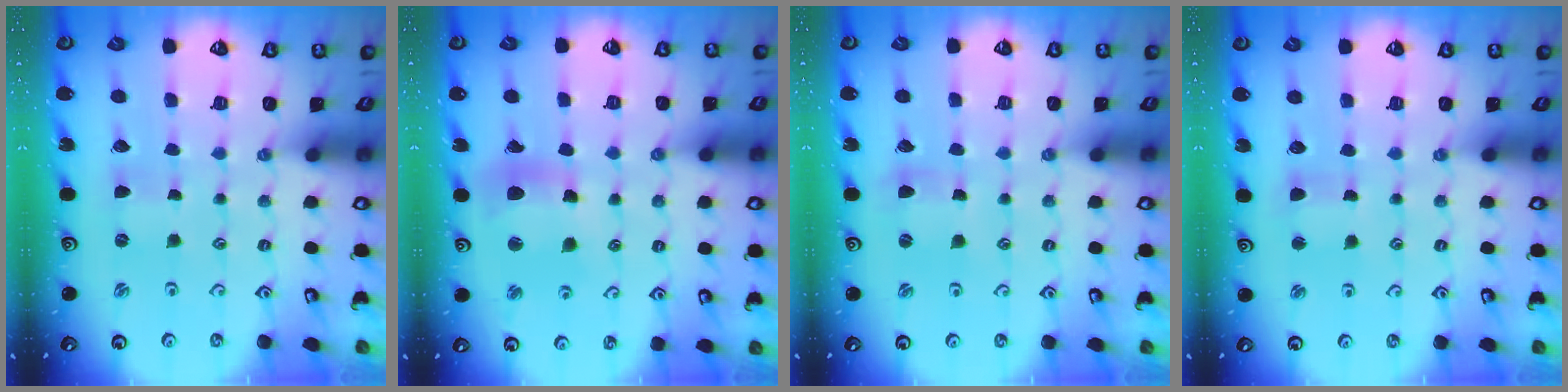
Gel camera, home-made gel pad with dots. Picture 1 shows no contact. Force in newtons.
{"total": 11.6, "press": 11.4, "slide": 2.2}
{"total": 2.3, "press": 2.3, "slide": 0.3}
{"total": 2.5, "press": 2.5, "slide": 0.3}